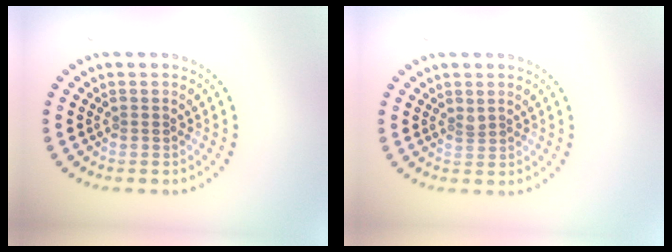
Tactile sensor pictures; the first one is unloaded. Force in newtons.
{"total": 0.8, "press": 0.5, "slide": 0.5}